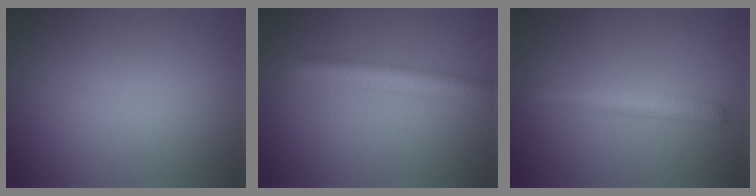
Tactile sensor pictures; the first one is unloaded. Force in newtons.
{"total": 3.7, "press": 3.7, "slide": 0.1}
{"total": 2.7, "press": 2.7, "slide": 0.1}